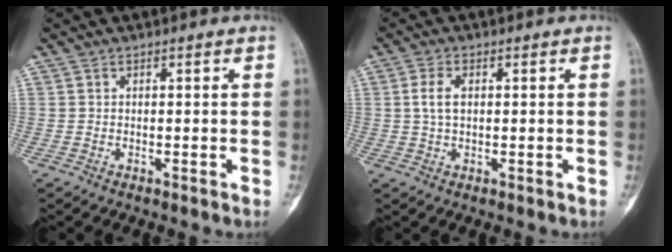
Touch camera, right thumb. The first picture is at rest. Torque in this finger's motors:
{"motor_torque": [0.11, 0.08, 0.40, 0.10, 0.11]}